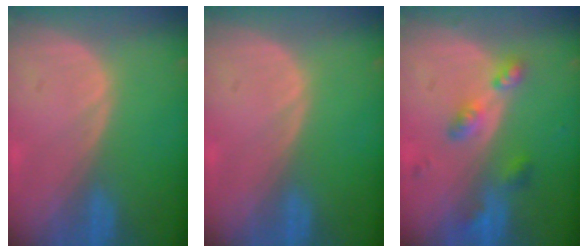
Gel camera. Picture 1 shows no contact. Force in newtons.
{"total": 0.0}
{"total": 5.2, "press": 4.8, "slide": 2.0}